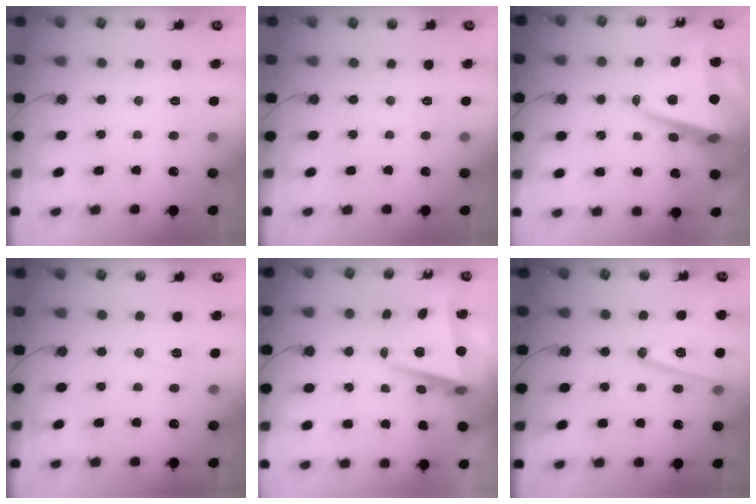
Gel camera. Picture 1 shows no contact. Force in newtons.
{"total": 0.0}
{"total": 10.5, "press": 9.9, "slide": 3.3}
{"total": 4.1, "press": 3.2, "slide": 2.6}
{"total": 8.3, "press": 8.1, "slide": 2.0}
{"total": 15.1, "press": 14.7, "slide": 3.5}